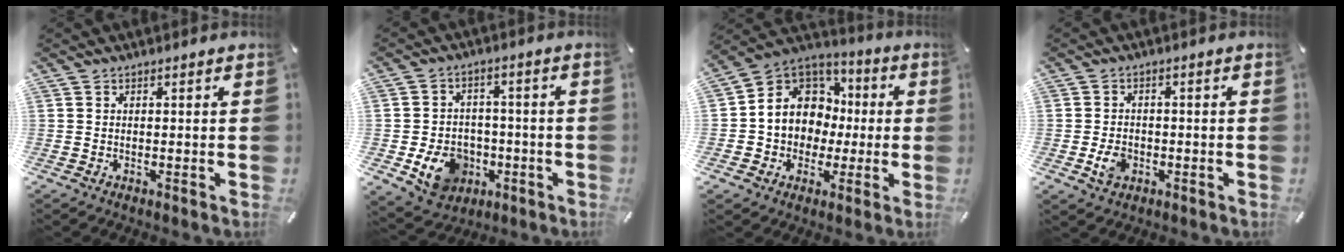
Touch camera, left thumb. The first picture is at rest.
{"total": 10.5, "force": [-3.4, 8.8, 4.8], "torque": [-0.096, 0.021, -0.054]}
{"total": 11.7, "force": [0.3, 11.1, 3.5], "torque": [-0.089, -0.006, 0.014]}
{"total": 4.3, "force": [-1.4, 3.3, 2.4], "torque": [-0.053, 0.004, -0.025]}